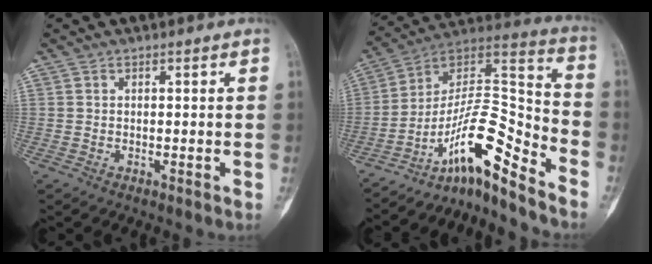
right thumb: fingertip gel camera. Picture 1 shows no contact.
{"total": 14.9, "force": [-10.4, 3.3, 10.1], "torque": [-0.163, 0.131, -0.181]}